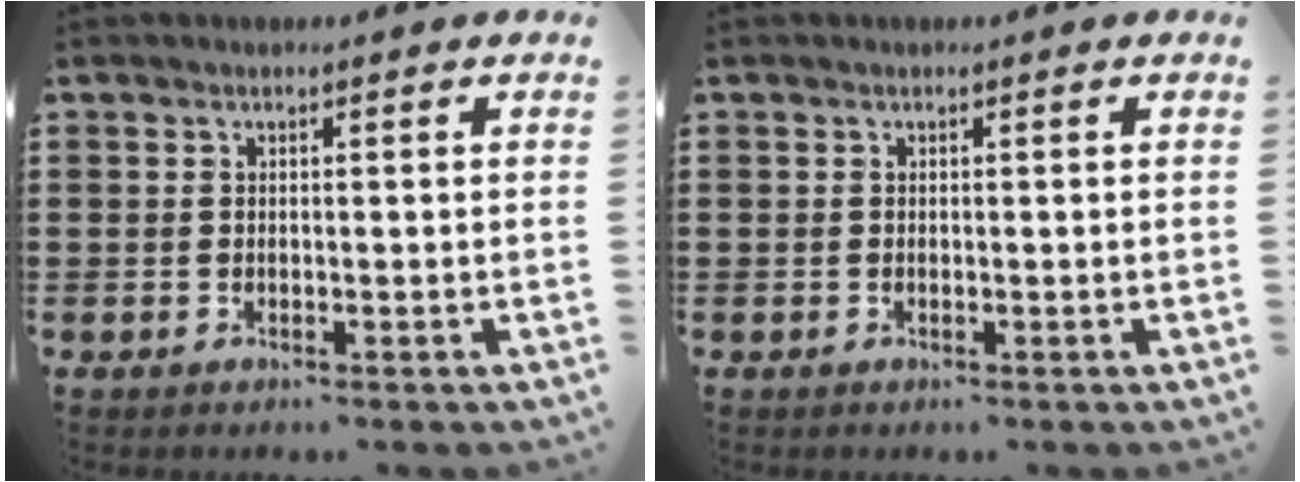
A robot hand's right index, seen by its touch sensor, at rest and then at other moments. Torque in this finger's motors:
{"motor_torque": [-0.01, 0.00, 0.02, -0.01]}